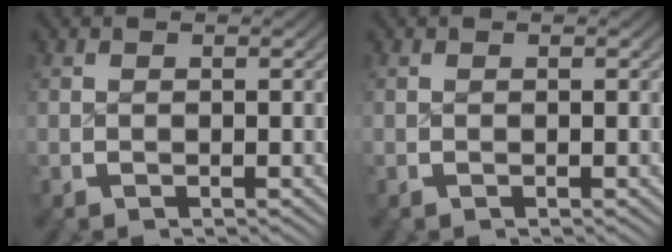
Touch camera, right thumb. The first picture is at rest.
{"total": 0.0}